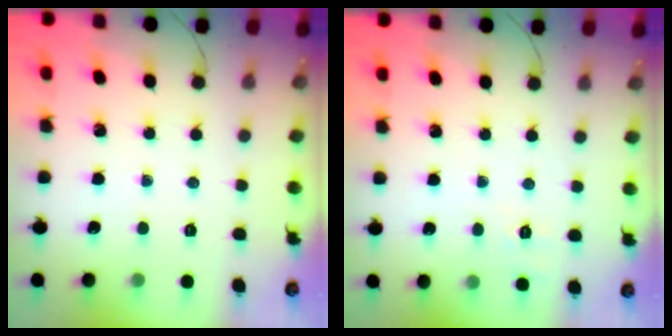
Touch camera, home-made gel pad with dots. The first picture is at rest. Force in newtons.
{"total": 1.9, "press": 0.5, "slide": 1.8}